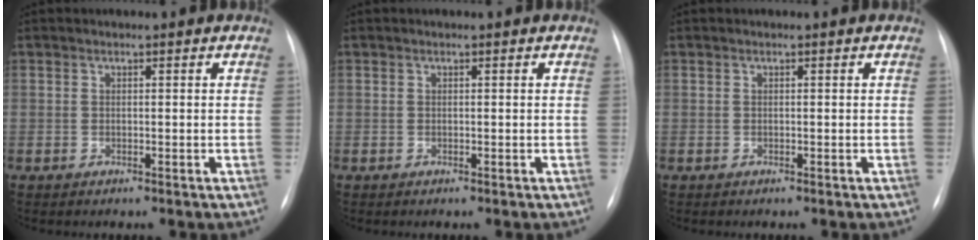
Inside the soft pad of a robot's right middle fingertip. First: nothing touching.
{"total": 0.0}
{"total": 0.0}